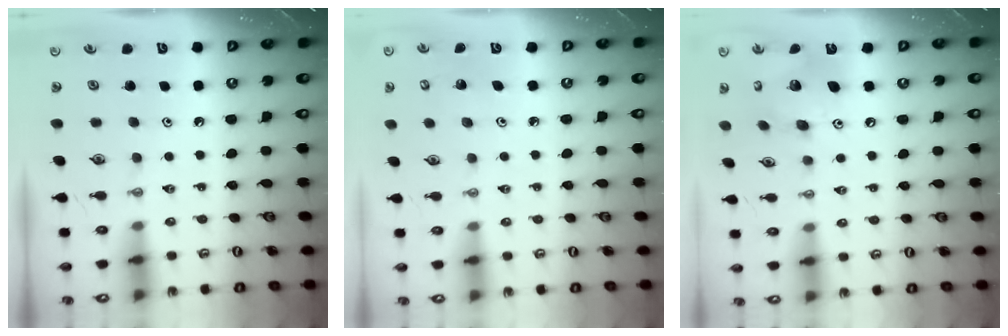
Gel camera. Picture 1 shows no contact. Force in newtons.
{"total": 2.3, "press": 2.3, "slide": 0.1}
{"total": 14.5, "press": 14.5, "slide": 1.4}